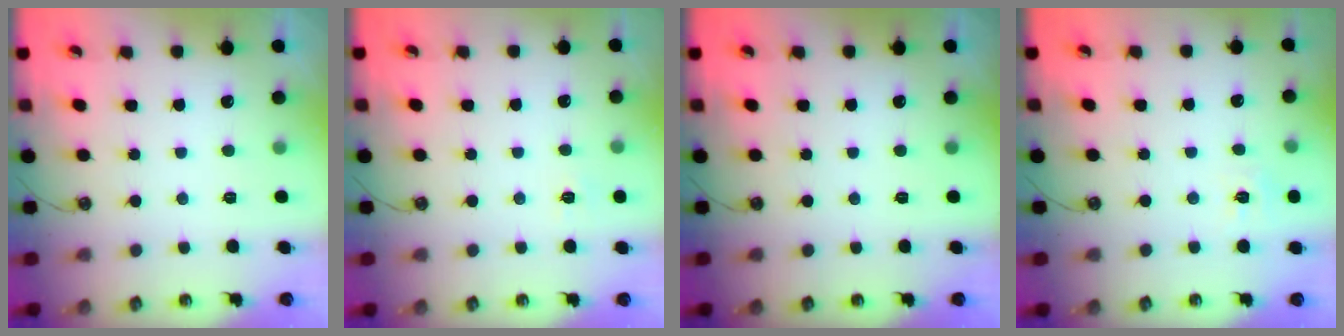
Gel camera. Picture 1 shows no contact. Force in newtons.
{"total": 4.5, "press": 4.5, "slide": 0.5}
{"total": 0.0}
{"total": 5.5, "press": 5.4, "slide": 0.7}